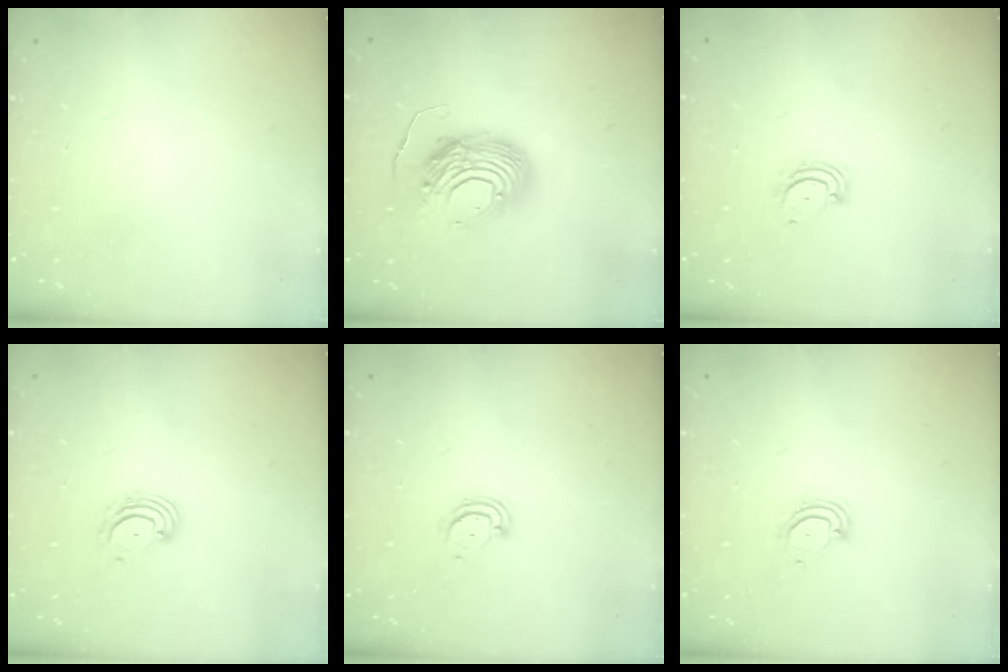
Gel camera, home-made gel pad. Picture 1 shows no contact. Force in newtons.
{"total": 12.5, "press": 12.4, "slide": 0.9}
{"total": 2.3, "press": 2.3, "slide": 0.2}
{"total": 3.7, "press": 3.7, "slide": 0.4}
{"total": 3.0, "press": 3.0, "slide": 0.2}
{"total": 4.4, "press": 4.4, "slide": 0.3}